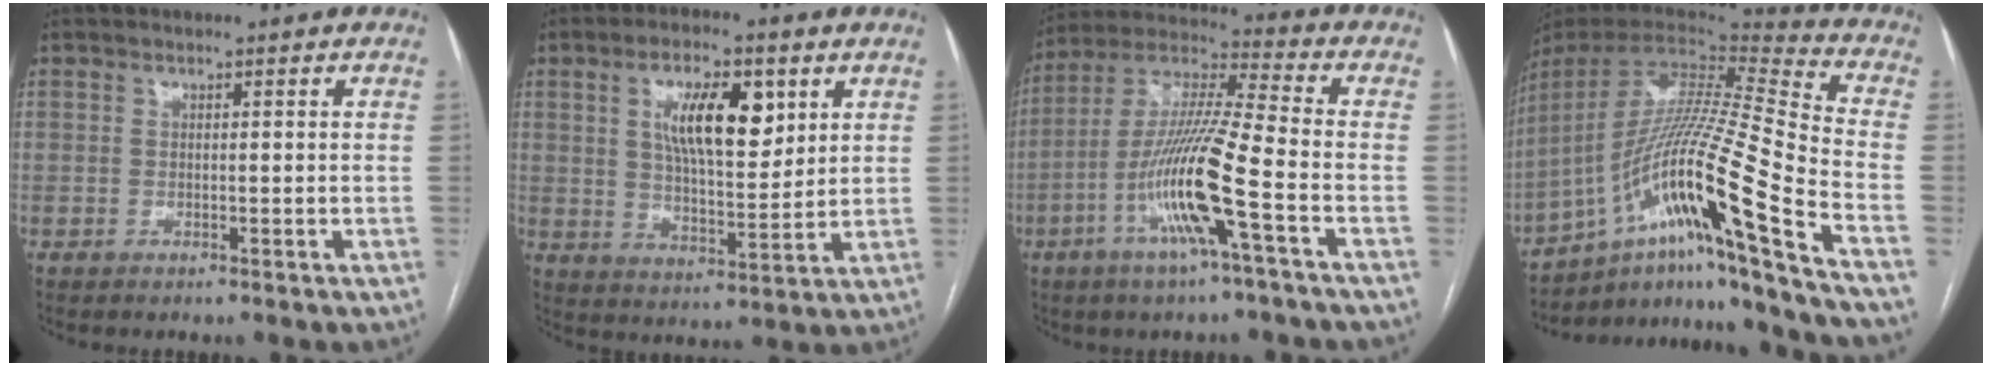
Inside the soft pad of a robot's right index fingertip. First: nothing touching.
{"total": 11.2, "force": [4.2, 3.9, 9.6], "torque": [-0.168, 0.007, 0.076]}
{"total": 14.7, "force": [-5.4, -0.2, 13.6], "torque": [-0.274, 0.000, -0.107]}
{"total": 24.5, "force": [-12.3, -1.6, 21.2], "torque": [-0.360, -0.014, -0.216]}